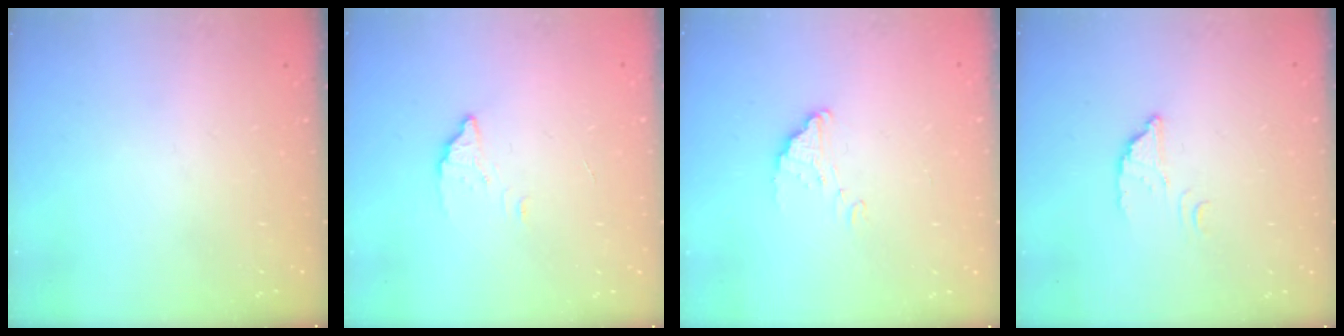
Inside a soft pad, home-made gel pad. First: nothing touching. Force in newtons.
{"total": 2.8, "press": 2.8, "slide": 0.2}
{"total": 1.9, "press": 1.9, "slide": 0.0}
{"total": 2.5, "press": 2.5, "slide": 0.1}